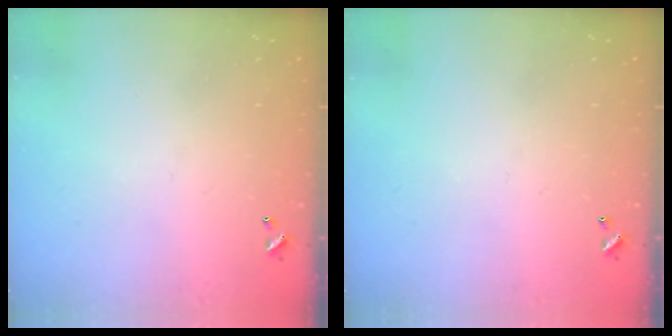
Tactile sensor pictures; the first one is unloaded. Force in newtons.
{"total": 0.0}